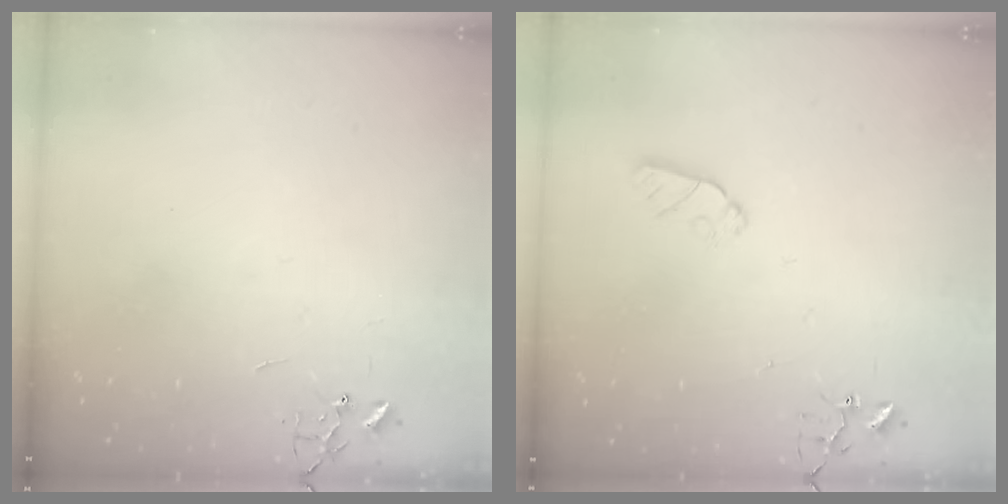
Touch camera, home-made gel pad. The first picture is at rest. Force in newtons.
{"total": 6.2, "press": 6.2, "slide": 0.0}